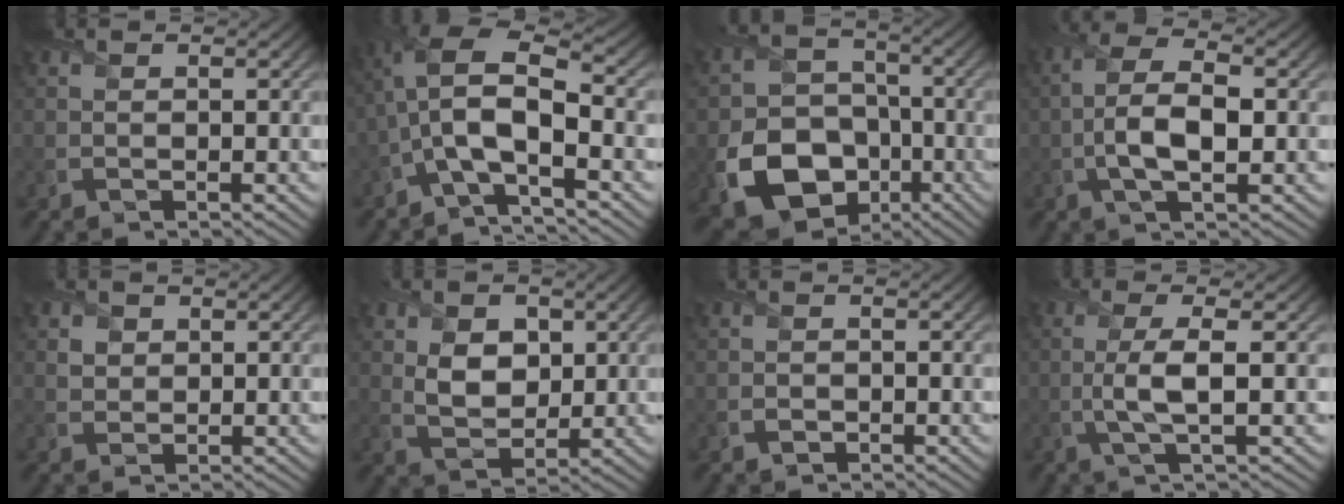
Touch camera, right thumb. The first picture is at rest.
{"total": 9.9, "force": [-2.8, 4.3, 8.5], "torque": [-0.177, 0.010, -0.064]}
{"total": 14.3, "force": [-5.7, 11.0, 7.1], "torque": [-0.164, -0.059, -0.100]}
{"total": 7.7, "force": [-1.0, 3.5, 6.7], "torque": [-0.149, 0.004, -0.023]}
{"total": 2.0, "force": [0.9, 1.7, 0.6], "torque": [-0.020, -0.005, 0.014]}
{"total": 5.9, "force": [1.4, 4.2, 3.9], "torque": [-0.083, -0.004, 0.022]}
{"total": 1.2, "force": [-0.5, 1.0, 0.5], "torque": [-0.007, -0.004, -0.010]}
{"total": 4.6, "force": [-0.2, 1.0, 4.5], "torque": [-0.094, 0.004, -0.010]}